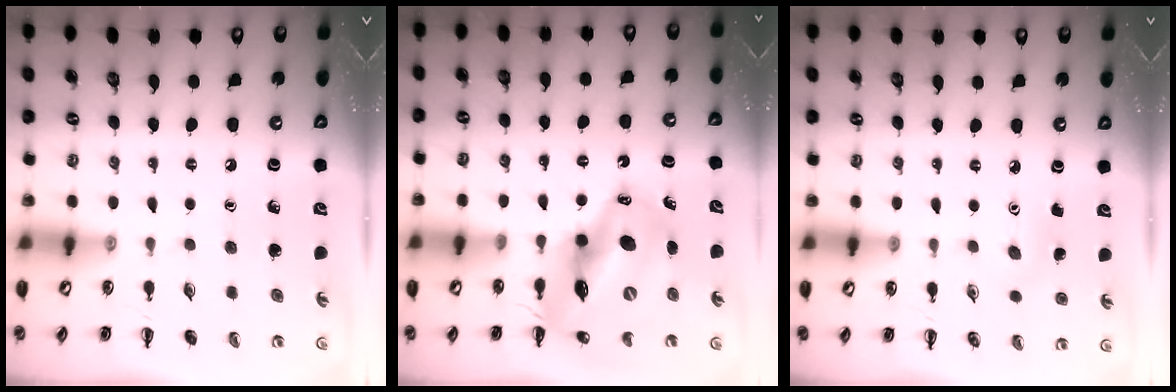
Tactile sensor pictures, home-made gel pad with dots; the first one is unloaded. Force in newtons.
{"total": 16.0, "press": 15.3, "slide": 4.6}
{"total": 2.8, "press": 2.8, "slide": 0.7}